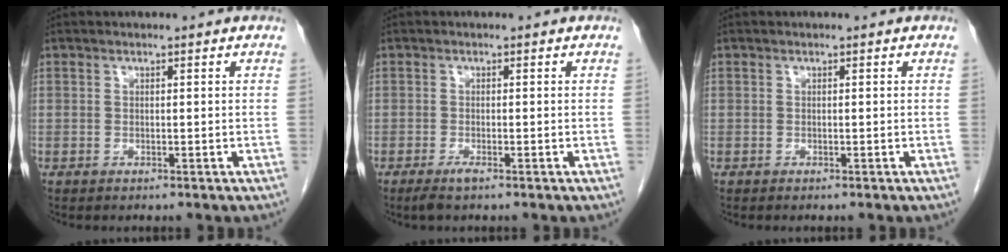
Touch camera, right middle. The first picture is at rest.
{"total": 1.5, "force": [-1.1, 0.1, 1.1], "torque": [-0.026, -0.005, -0.021]}
{"total": 0.0}